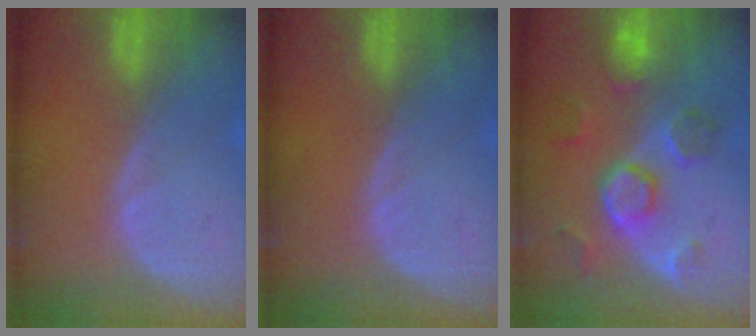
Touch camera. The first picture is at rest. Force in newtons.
{"total": 0.0}
{"total": 8.6, "press": 7.7, "slide": 3.8}